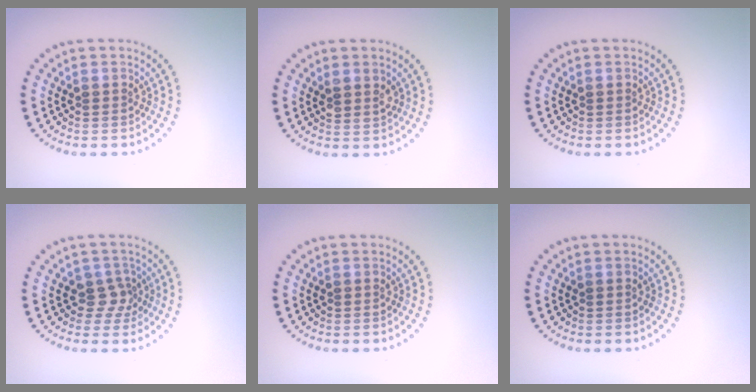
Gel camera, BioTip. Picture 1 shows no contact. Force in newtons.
{"total": 1.7, "press": 1.5, "slide": 0.8}
{"total": 0.0}
{"total": 1.9, "press": 1.4, "slide": 1.3}
{"total": 0.0}
{"total": 0.0}